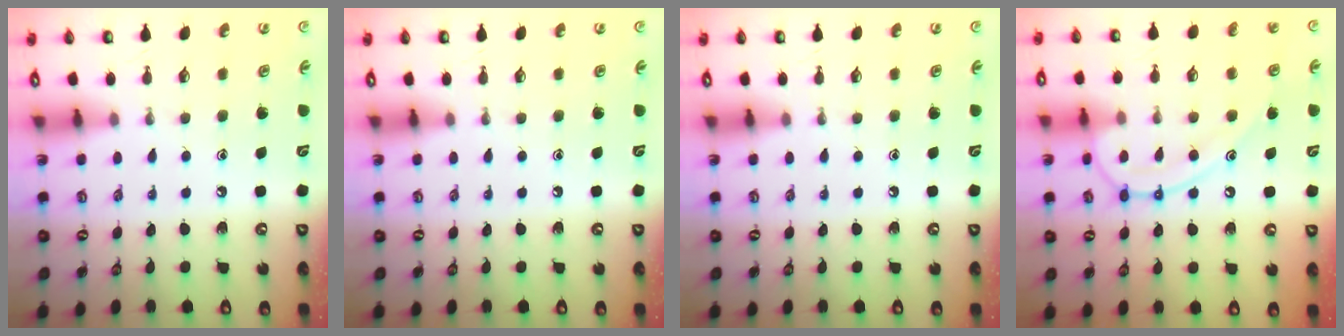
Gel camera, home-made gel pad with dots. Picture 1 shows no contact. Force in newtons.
{"total": 0.0}
{"total": 0.0}
{"total": 16.0, "press": 16.0, "slide": 1.5}